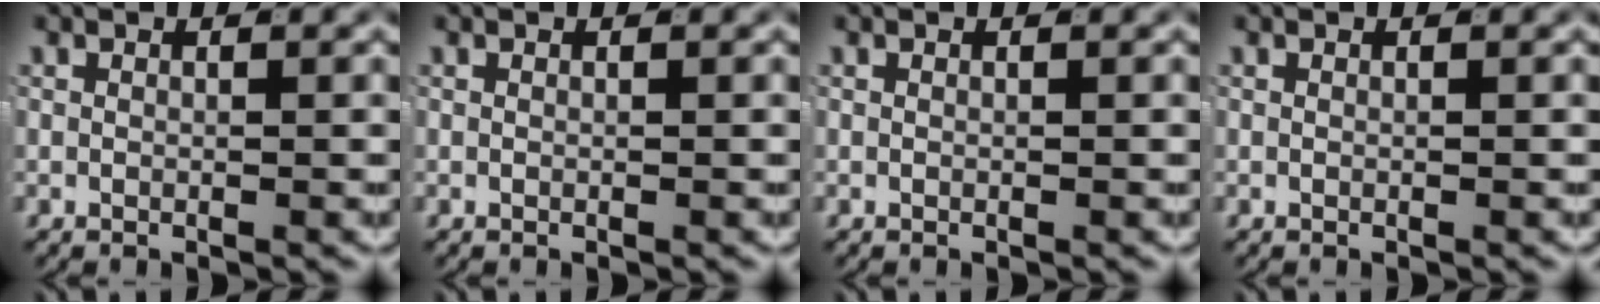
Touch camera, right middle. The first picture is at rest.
{"total": 0.0}
{"total": 0.0}
{"total": 0.0}